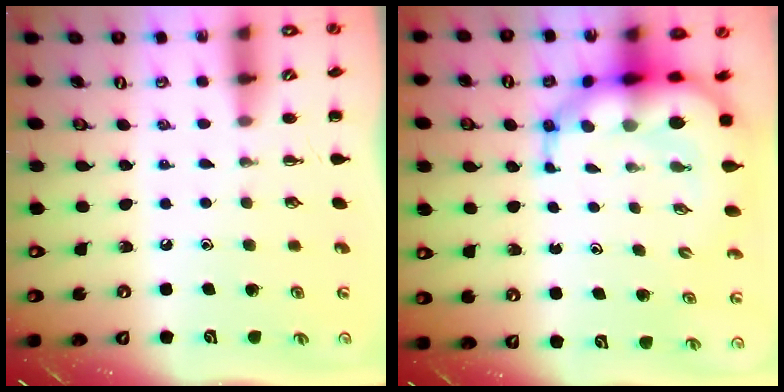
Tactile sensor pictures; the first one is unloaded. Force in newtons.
{"total": 12.0, "press": 11.5, "slide": 3.2}